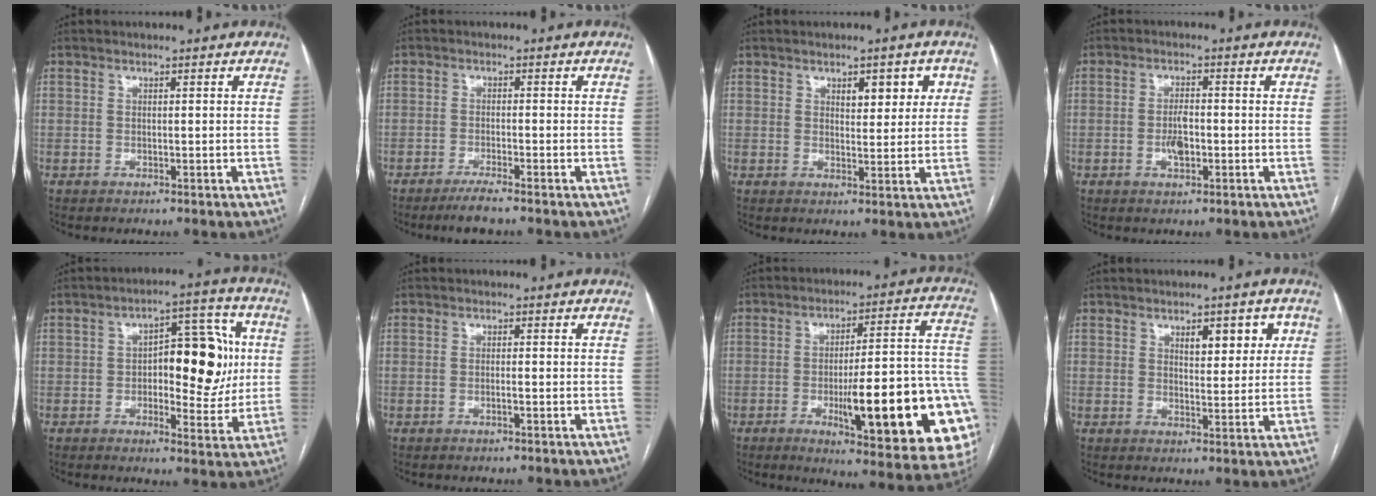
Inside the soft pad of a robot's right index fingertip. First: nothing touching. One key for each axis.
{"total": 3.5, "fx": -2.8, "fy": -0.3, "fz": 2.0, "tx": -0.041, "ty": -0.007, "tz": -0.055}
{"total": 4.8, "fx": 2.1, "fy": 2.1, "fz": 3.8, "tx": -0.047, "ty": 0.005, "tz": 0.029}
{"total": 3.4, "fx": -0.9, "fy": 1.3, "fz": 3.0, "tx": -0.059, "ty": 0.003, "tz": -0.012}
{"total": 13.1, "fx": 0.9, "fy": 5.6, "fz": 11.8, "tx": -0.156, "ty": 0.030, "tz": 0.019}
{"total": 1.0, "fx": -0.4, "fy": 0.0, "fz": 0.9, "tx": -0.018, "ty": 0.002, "tz": -0.004}
{"total": 24.9, "fx": -7.0, "fy": 4.1, "fz": 23.5, "tx": -0.235, "ty": 0.005, "tz": -0.083}
{"total": 5.6, "fx": 2.5, "fy": 2.3, "fz": 4.5, "tx": -0.058, "ty": 0.005, "tz": 0.035}